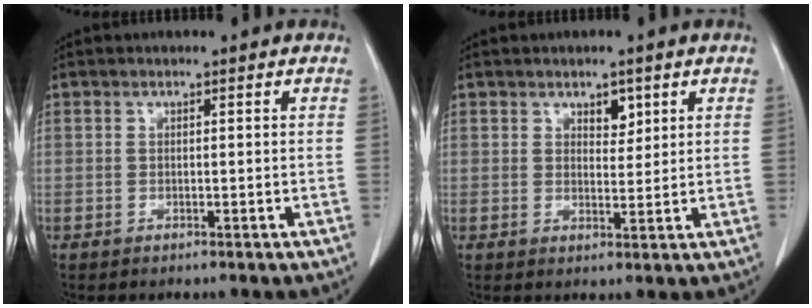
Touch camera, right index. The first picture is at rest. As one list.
[{"total": 2.7, "force": [1.6, 1.5, 1.6], "torque": [-0.020, -0.003, 0.028]}]